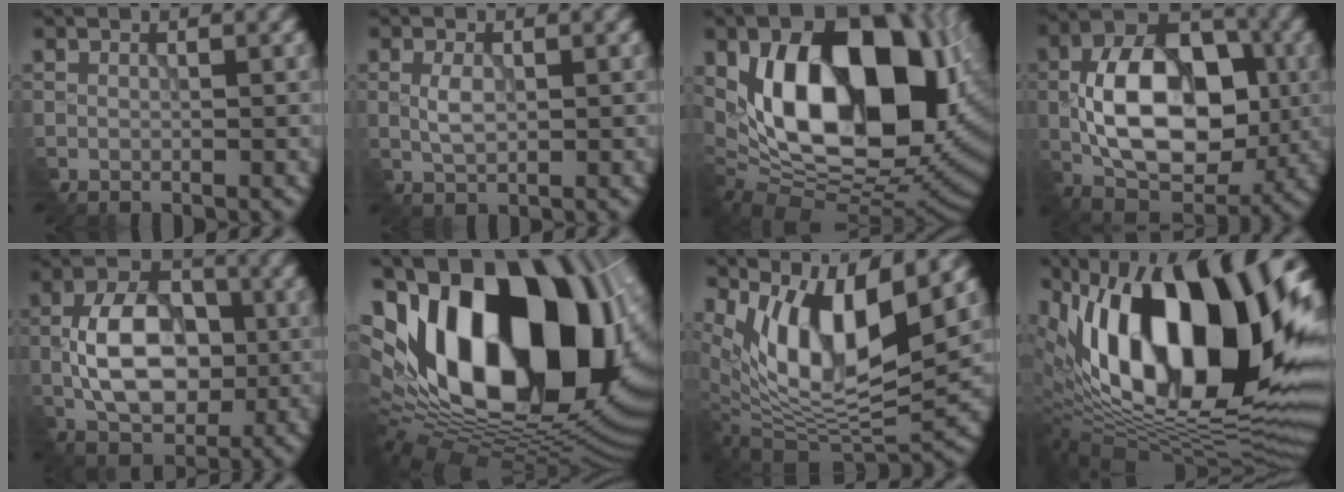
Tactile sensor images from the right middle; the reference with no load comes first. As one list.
[{"total": 1.8, "force": [-0.3, 0.9, 1.5], "torque": [-0.042, -0.001, -0.002]}, {"total": 17.0, "force": [2.6, 10.4, 13.1], "torque": [-0.212, -0.010, 0.044]}, {"total": 11.9, "force": [-1.3, 7.0, 9.5], "torque": [-0.157, 0.017, -0.032]}, {"total": 8.7, "force": [-1.2, 5.3, 6.8], "torque": [-0.127, 0.012, -0.026]}, {"total": 19.2, "force": [2.4, 11.8, 15.0], "torque": [-0.270, 0.019, 0.038]}, {"total": 11.0, "force": [4.8, 3.9, 9.1], "torque": [-0.158, -0.004, 0.092]}, {"total": 20.1, "force": [4.1, 9.6, 17.1], "torque": [-0.272, 0.034, 0.051]}]